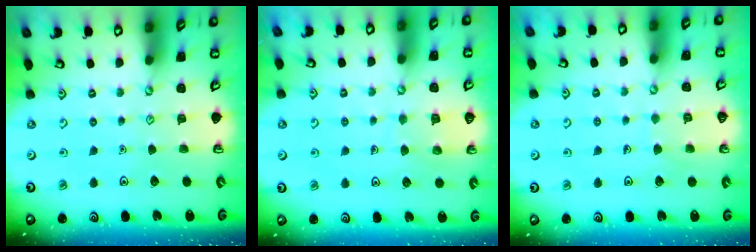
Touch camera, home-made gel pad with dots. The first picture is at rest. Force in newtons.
{"total": 6.4, "press": 6.4, "slide": 0.4}
{"total": 4.6, "press": 4.6, "slide": 0.3}